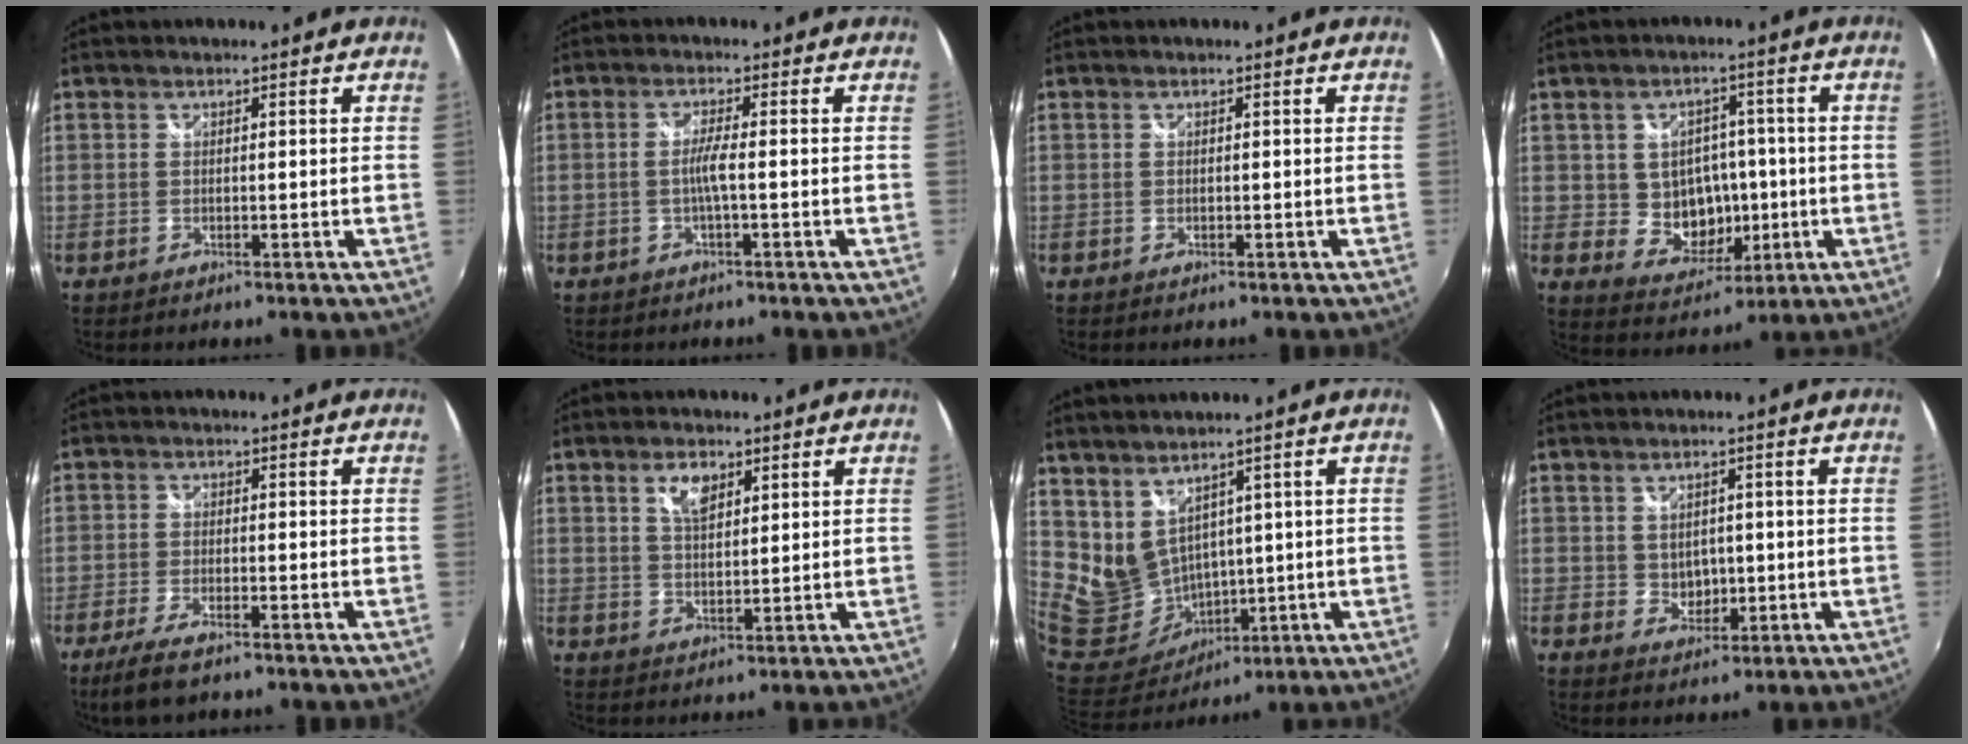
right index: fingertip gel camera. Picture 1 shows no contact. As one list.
[{"total": 2.5, "force": [-0.7, -0.4, 2.4], "torque": [-0.047, -0.001, -0.016]}, {"total": 0.0}, {"total": 9.3, "force": [-0.7, 8.1, 4.4], "torque": [-0.092, 0.006, 0.008]}, {"total": 6.3, "force": [-4.6, 1.4, 4.1], "torque": [-0.103, -0.019, -0.088]}, {"total": 4.5, "force": [2.4, 2.2, 3.1], "torque": [-0.052, 0.005, 0.043]}, {"total": 12.3, "force": [5.9, 8.9, 6.1], "torque": [-0.151, -0.002, 0.152]}, {"total": 3.5, "force": [0.2, 3.1, 1.7], "torque": [-0.026, 0.003, 0.009]}]